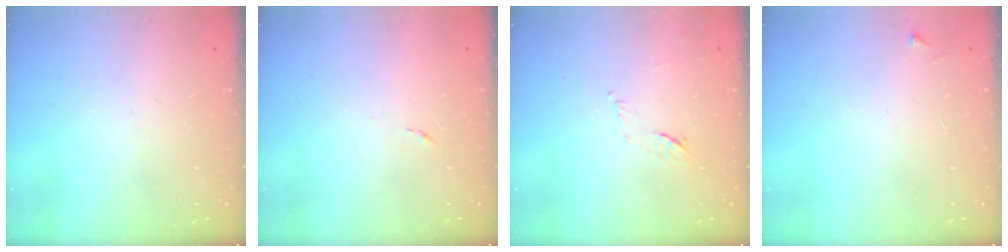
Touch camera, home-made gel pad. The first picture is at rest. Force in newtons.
{"total": 2.6, "press": 2.6, "slide": 0.4}
{"total": 7.6, "press": 7.6, "slide": 0.9}
{"total": 2.5, "press": 2.5, "slide": 0.3}